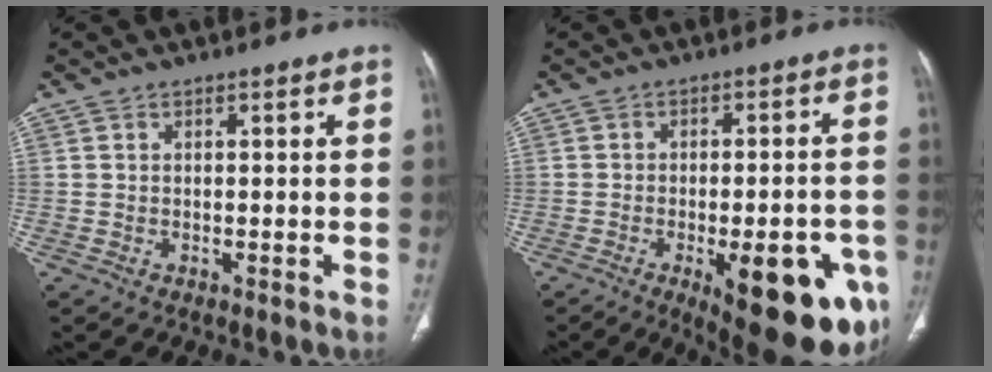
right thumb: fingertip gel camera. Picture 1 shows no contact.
{"total": 20.0, "force": [-8.1, 7.4, 16.7], "torque": [-0.153, 0.013, -0.090]}